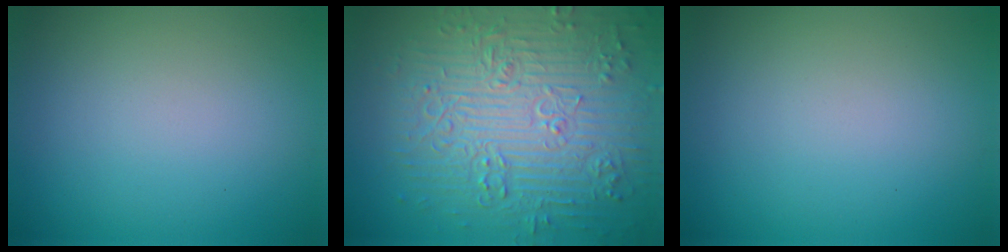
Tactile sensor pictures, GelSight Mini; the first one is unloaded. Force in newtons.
{"total": 9.1, "press": 6.6, "slide": 6.3}
{"total": 0.0}